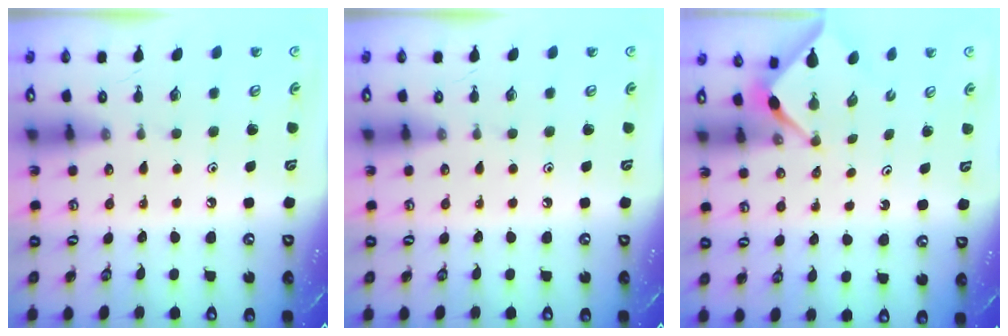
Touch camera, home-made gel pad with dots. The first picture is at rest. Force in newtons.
{"total": 0.0}
{"total": 2.9, "press": 2.9, "slide": 0.2}